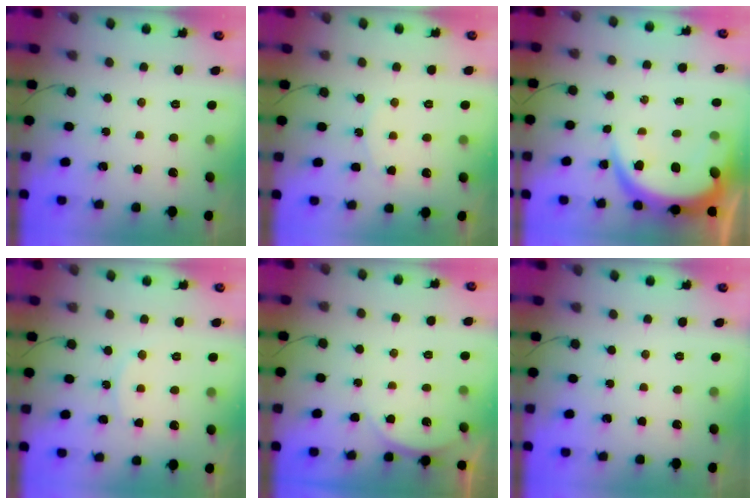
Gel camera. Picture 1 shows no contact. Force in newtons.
{"total": 7.8, "press": 7.8, "slide": 0.5}
{"total": 10.2, "press": 10.2, "slide": 1.0}
{"total": 6.5, "press": 6.5, "slide": 0.2}
{"total": 2.7, "press": 2.3, "slide": 1.4}
{"total": 0.0}